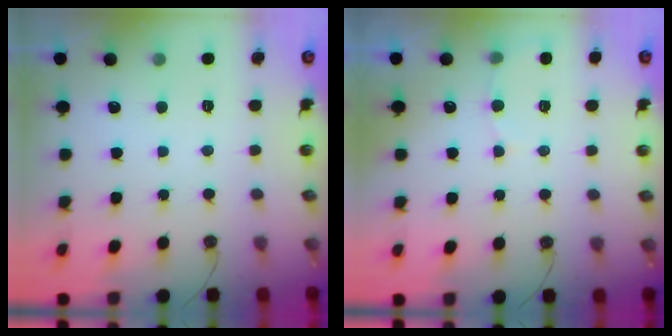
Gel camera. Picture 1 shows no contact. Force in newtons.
{"total": 4.7, "press": 4.6, "slide": 0.8}